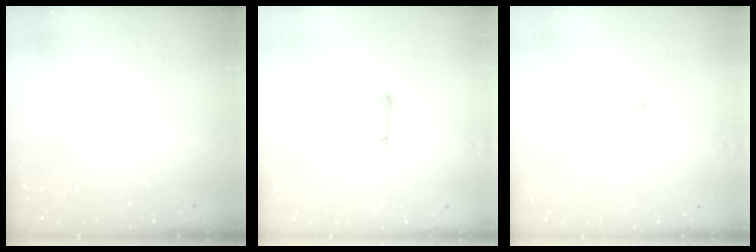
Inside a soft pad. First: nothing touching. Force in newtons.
{"total": 2.7, "press": 2.7, "slide": 0.1}
{"total": 4.1, "press": 2.6, "slide": 3.2}